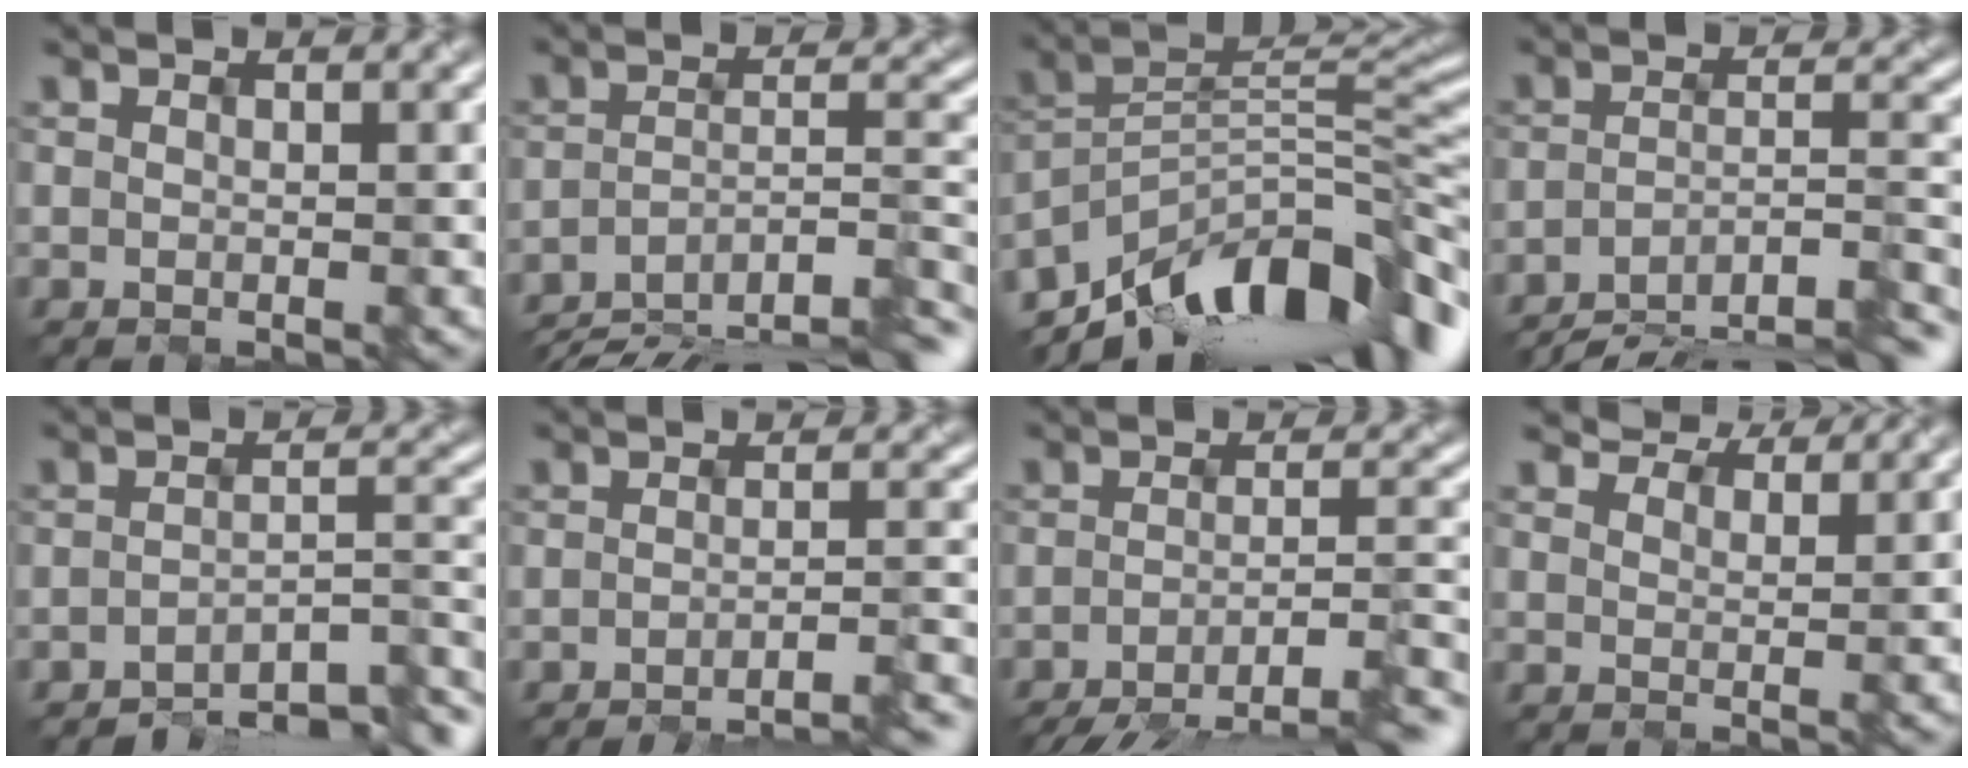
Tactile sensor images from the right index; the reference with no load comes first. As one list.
[{"total": 11.2, "force": [-9.5, 2.5, 5.4], "torque": [-0.090, 0.001, -0.142]}, {"total": 11.8, "force": [-8.5, 4.7, 6.7], "torque": [-0.118, 0.031, -0.154]}, {"total": 9.8, "force": [-8.3, 2.0, 4.8], "torque": [-0.067, 0.007, -0.124]}, {"total": 7.1, "force": [-6.1, 1.2, 3.4], "torque": [-0.034, 0.000, -0.088]}, {"total": 6.8, "force": [-5.4, 0.8, 4.0], "torque": [-0.043, 0.010, -0.066]}, {"total": 10.3, "force": [-8.1, 1.9, 6.1], "torque": [-0.084, -0.004, -0.107]}, {"total": 5.8, "force": [5.7, 0.8, 1.0], "torque": [-0.034, 0.001, 0.084]}]